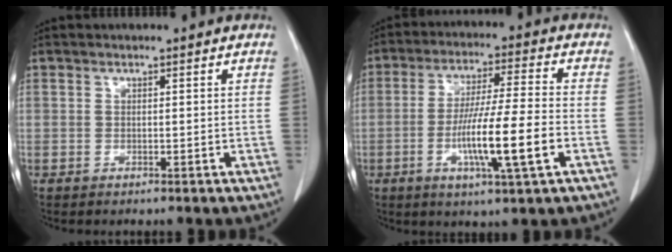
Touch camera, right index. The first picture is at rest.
{"total": 12.2, "force": [-3.6, -0.1, 11.6], "torque": [-0.215, -0.011, -0.066]}